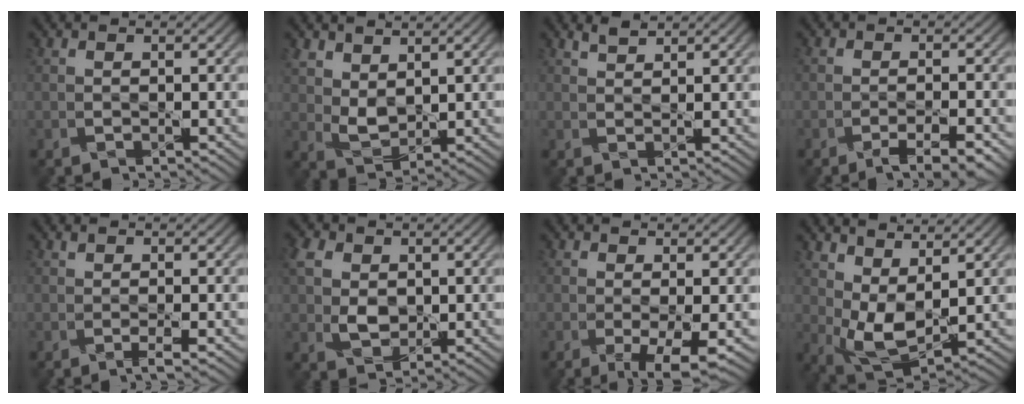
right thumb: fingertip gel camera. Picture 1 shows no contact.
{"total": 4.1, "force": [2.6, 2.2, 2.3], "torque": [-0.062, -0.002, 0.057]}
{"total": 1.5, "force": [1.4, -0.3, 0.0], "torque": [-0.011, 0.003, 0.030]}
{"total": 4.7, "force": [-3.3, 1.3, 3.0], "torque": [-0.044, 0.012, -0.042]}
{"total": 1.1, "force": [-0.3, -0.1, 1.1], "torque": [-0.024, 0.003, -0.006]}
{"total": 5.2, "force": [1.2, 3.9, 3.3], "torque": [-0.087, 0.003, 0.021]}
{"total": 4.5, "force": [-1.2, 1.3, 4.1], "torque": [-0.077, -0.004, -0.019]}
{"total": 6.8, "force": [2.9, 3.1, 5.3], "torque": [-0.125, 0.001, 0.058]}